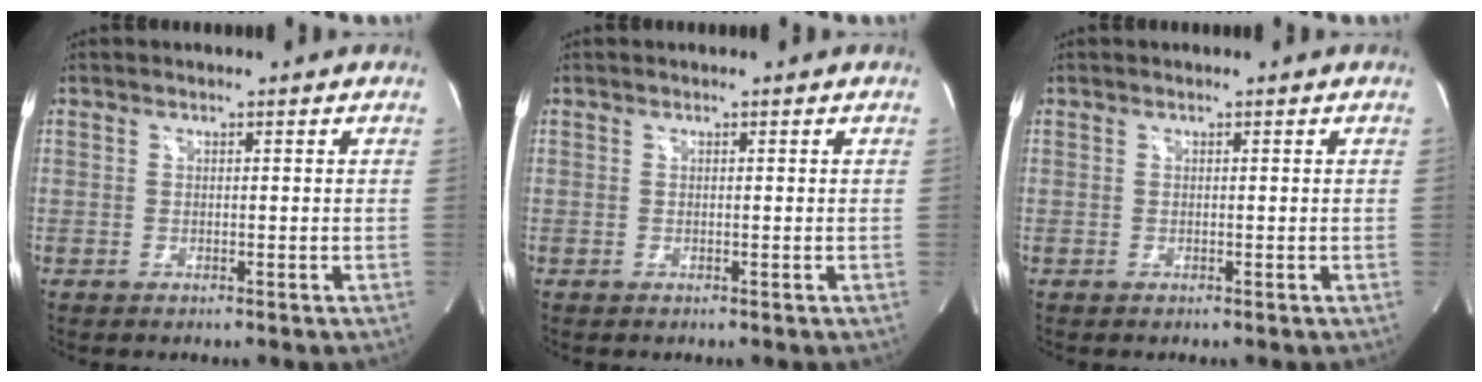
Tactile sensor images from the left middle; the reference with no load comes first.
{"total": 0.0}
{"total": 0.0}